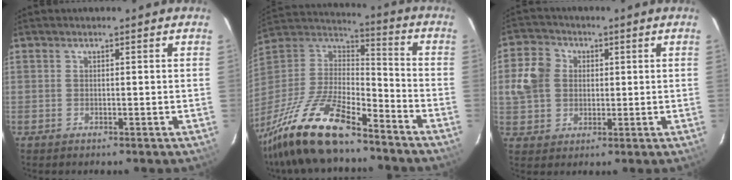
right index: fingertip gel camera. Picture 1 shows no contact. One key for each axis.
{"total": 22.1, "fx": -16.2, "fy": 6.3, "fz": 13.6, "tx": -0.288, "ty": -0.026, "tz": -0.294}
{"total": 8.8, "fx": 1.2, "fy": 7.7, "fz": 4.2, "tx": -0.094, "ty": 0.024, "tz": 0.020}